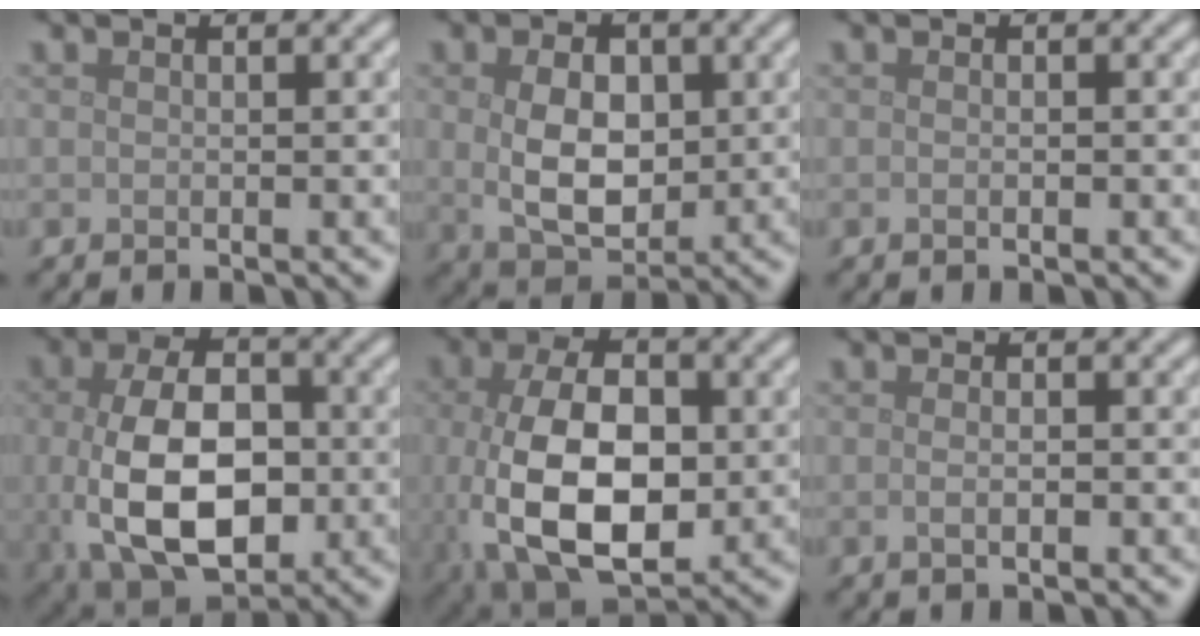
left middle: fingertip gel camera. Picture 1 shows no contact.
{"total": 6.0, "force": [0.4, 3.9, 4.5], "torque": [-0.083, -0.005, 0.011]}
{"total": 0.9, "force": [-0.1, 0.4, 0.8], "torque": [-0.002, -0.006, -0.003]}
{"total": 11.3, "force": [-1.1, 7.0, 8.8], "torque": [-0.180, -0.024, -0.006]}
{"total": 12.3, "force": [-1.3, 7.3, 9.9], "torque": [-0.217, -0.026, -0.010]}
{"total": 1.8, "force": [0.0, 0.8, 1.6], "torque": [-0.008, -0.005, -0.006]}